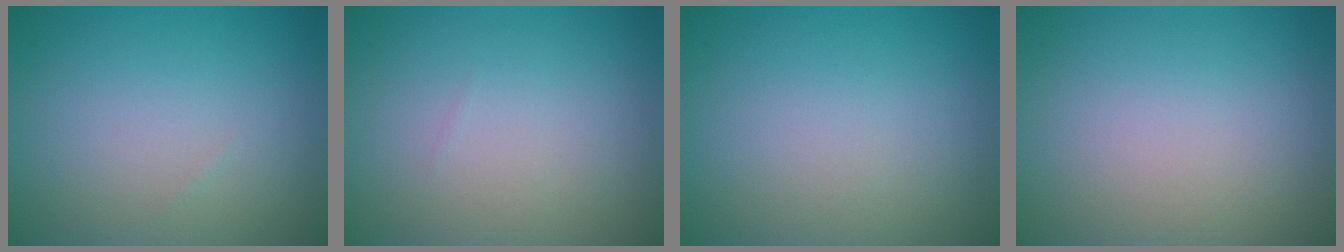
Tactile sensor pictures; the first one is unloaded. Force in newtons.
{"total": 0.0}
{"total": 0.0}
{"total": 0.0}